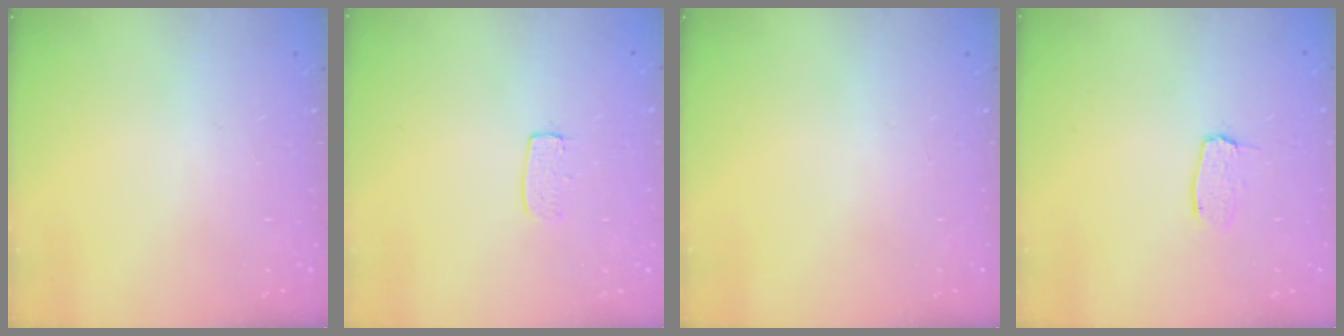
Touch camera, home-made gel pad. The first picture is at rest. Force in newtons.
{"total": 5.1, "press": 5.1, "slide": 0.4}
{"total": 0.0}
{"total": 4.9, "press": 4.9, "slide": 0.3}